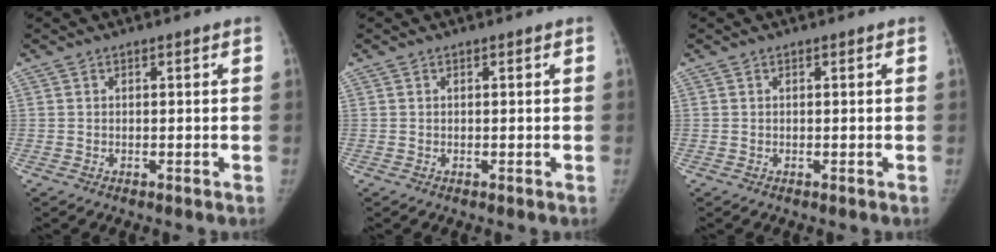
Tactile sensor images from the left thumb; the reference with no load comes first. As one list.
[{"total": 0.0}, {"total": 0.0}]